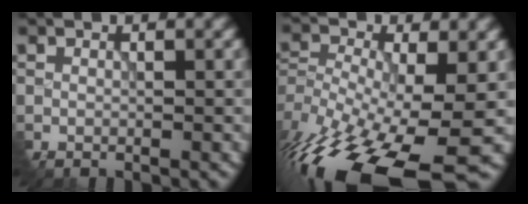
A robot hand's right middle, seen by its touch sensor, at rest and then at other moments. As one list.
[{"total": 15.7, "force": [-8.6, 6.2, 11.6], "torque": [-0.242, -0.013, -0.130]}]